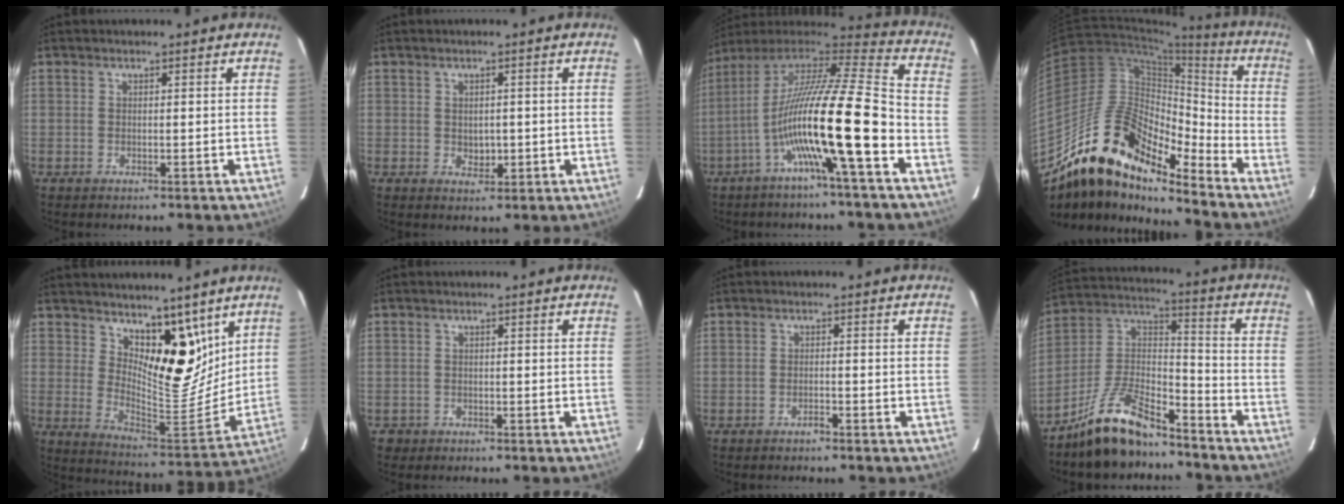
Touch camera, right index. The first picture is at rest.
{"total": 2.3, "force": [-0.1, 1.6, 1.6], "torque": [-0.024, -0.001, 0.004]}
{"total": 19.2, "force": [-6.4, 0.1, 18.1], "torque": [-0.327, 0.002, -0.122]}
{"total": 18.0, "force": [-13.7, 6.2, 10.0], "torque": [-0.161, 0.055, -0.239]}
{"total": 11.8, "force": [6.9, 4.8, 8.4], "torque": [-0.125, -0.012, 0.128]}
{"total": 1.5, "force": [-0.7, 1.3, -0.3], "torque": [-0.005, 0.005, -0.013]}
{"total": 1.1, "force": [-0.9, 0.1, 0.6], "torque": [-0.013, 0.001, -0.015]}
{"total": 12.3, "force": [-10.3, 3.3, 5.8], "torque": [-0.115, 0.025, -0.191]}